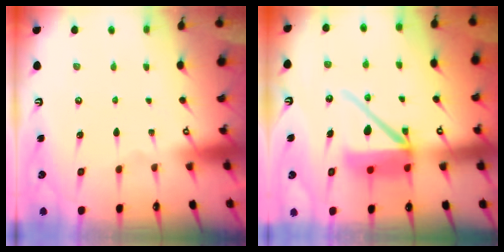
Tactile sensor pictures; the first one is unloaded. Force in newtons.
{"total": 14.1, "press": 13.9, "slide": 1.9}